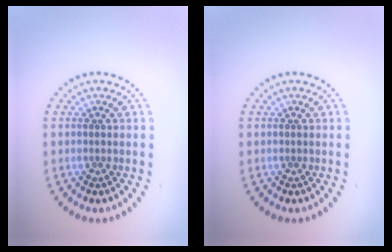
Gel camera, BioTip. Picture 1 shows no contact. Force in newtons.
{"total": 0.0}